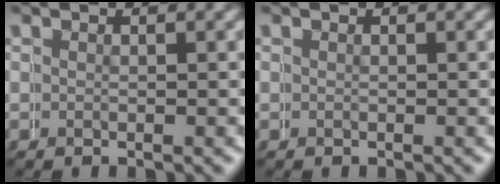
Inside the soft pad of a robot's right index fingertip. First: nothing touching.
{"total": 0.0}